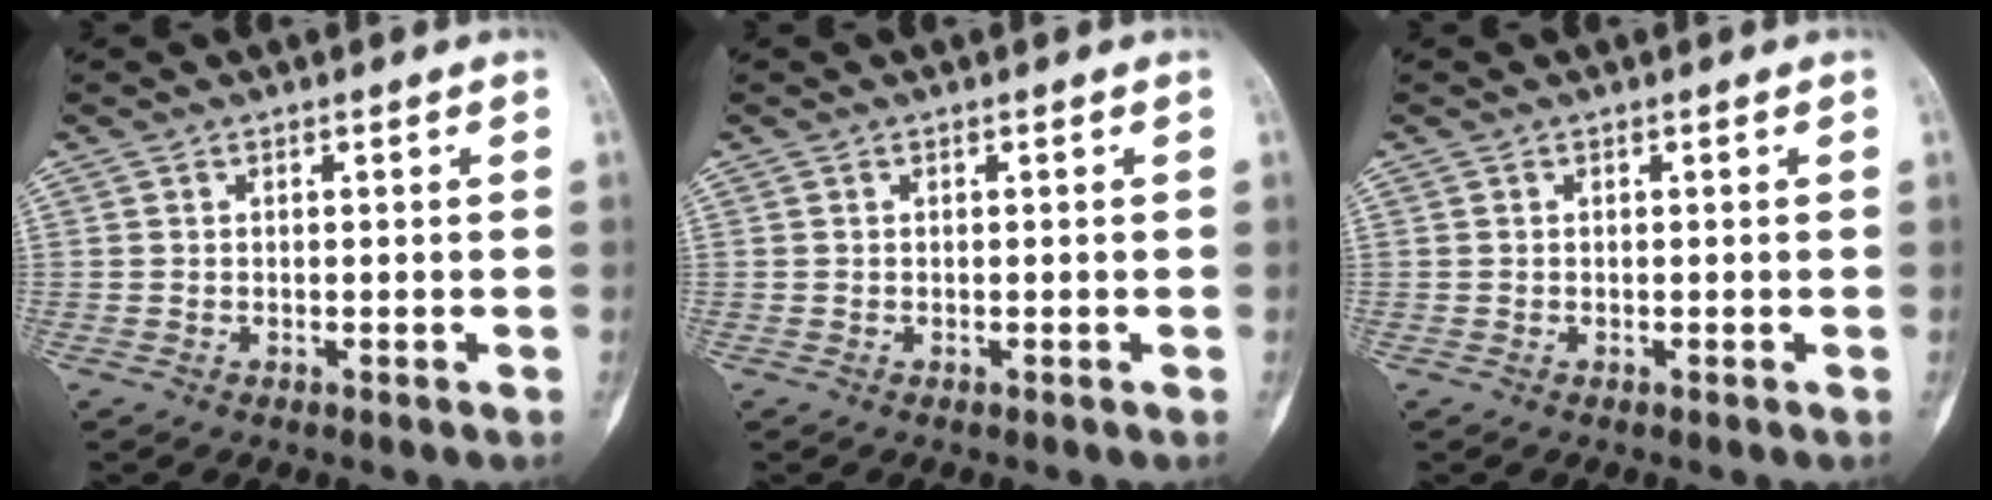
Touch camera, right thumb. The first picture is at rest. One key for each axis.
{"total": 0.0}
{"total": 0.0}